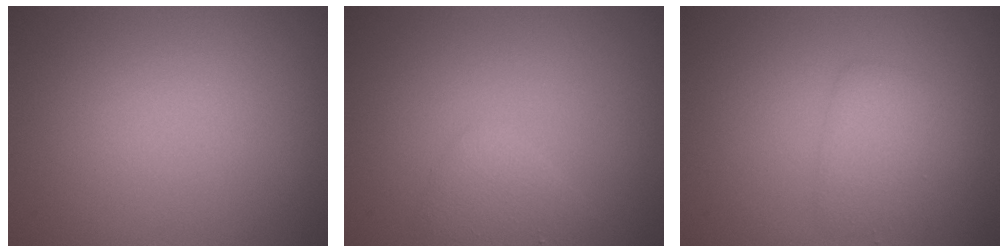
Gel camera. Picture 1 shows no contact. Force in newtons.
{"total": 1.6, "press": 1.6, "slide": 0.1}
{"total": 2.3, "press": 2.3, "slide": 0.1}